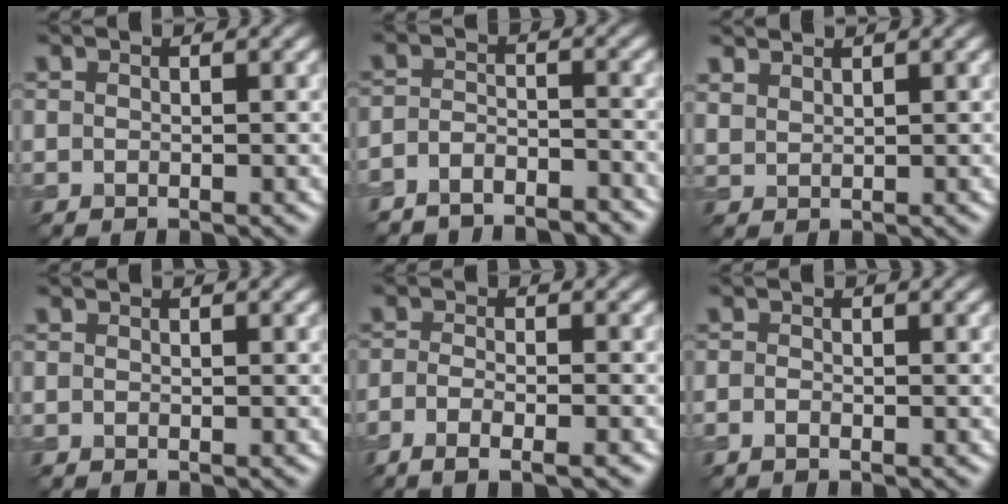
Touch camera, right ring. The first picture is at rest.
{"total": 4.5, "force": [-4.3, 1.1, 1.0], "torque": [-0.019, -0.009, -0.073]}
{"total": 2.0, "force": [1.9, 0.4, 0.4], "torque": [-0.012, 0.003, 0.042]}
{"total": 0.0}
{"total": 4.0, "force": [-2.3, 1.1, 3.1], "torque": [-0.051, -0.008, -0.041]}
{"total": 0.8, "force": [-0.5, 0.3, 0.6], "torque": [-0.012, -0.002, -0.012]}